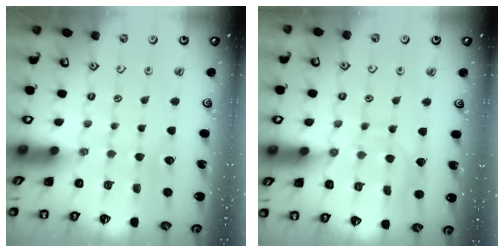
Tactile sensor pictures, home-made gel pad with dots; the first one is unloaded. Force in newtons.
{"total": 7.5, "press": 7.4, "slide": 0.6}